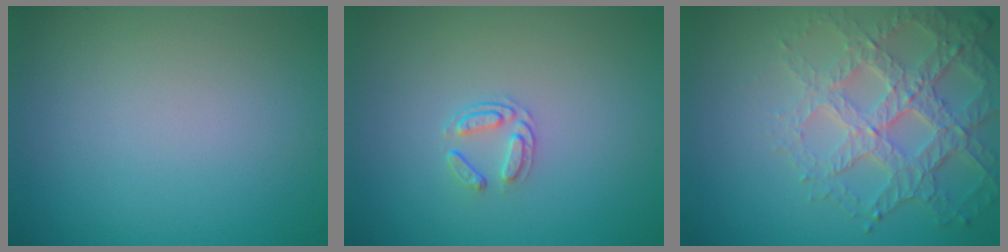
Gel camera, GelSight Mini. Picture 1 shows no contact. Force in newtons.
{"total": 1.6, "press": 1.0, "slide": 1.2}
{"total": 6.0, "press": 4.7, "slide": 3.7}